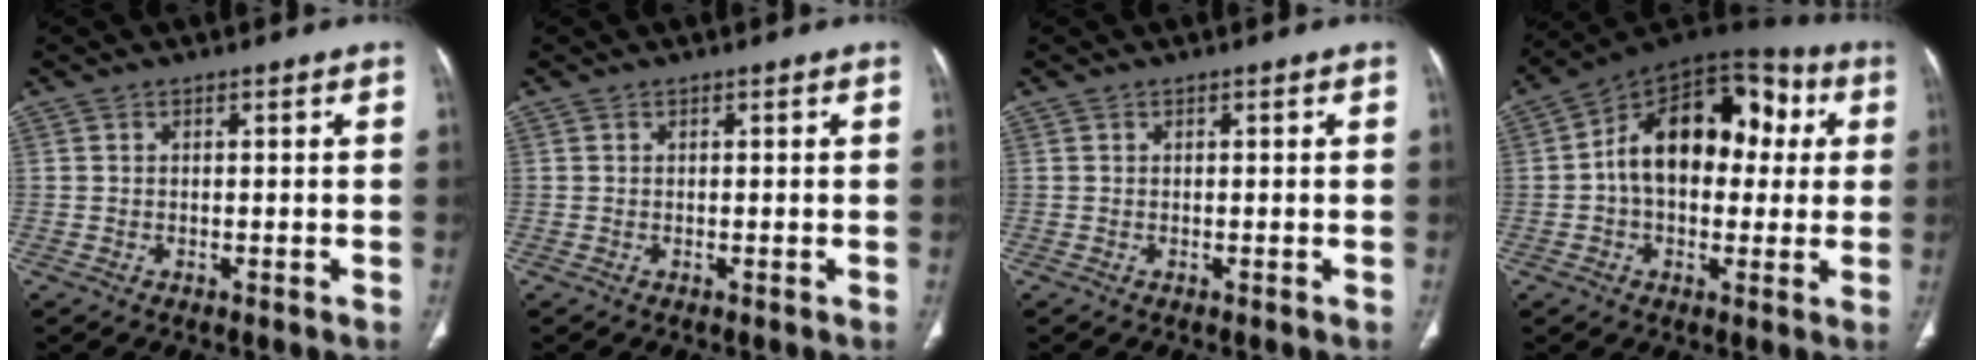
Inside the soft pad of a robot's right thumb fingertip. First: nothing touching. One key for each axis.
{"total": 0.0}
{"total": 0.0}
{"total": 19.8, "fx": 2.4, "fy": 12.7, "fz": 14.9, "tx": -0.193, "ty": 0.039, "tz": 0.028}